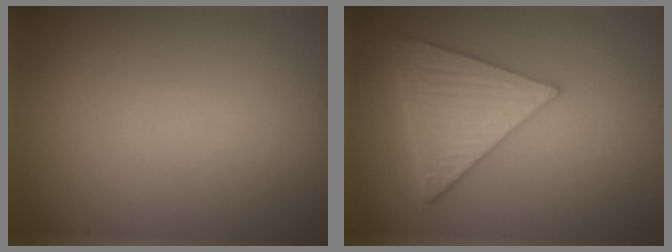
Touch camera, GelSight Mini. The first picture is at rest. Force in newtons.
{"total": 5.7, "press": 5.0, "slide": 2.9}